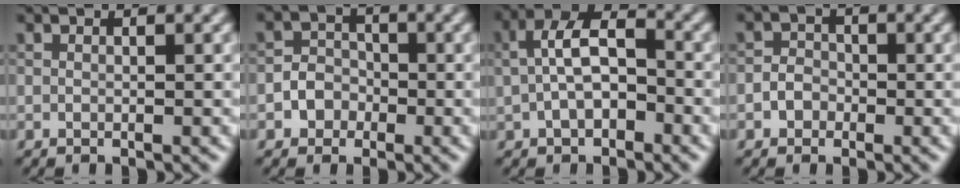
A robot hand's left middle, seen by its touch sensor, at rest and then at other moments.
{"total": 2.6, "force": [-1.0, 2.3, 0.7], "torque": [0.008, 0.007, -0.031]}
{"total": 5.6, "force": [0.0, 3.5, 4.3], "torque": [-0.087, 0.013, -0.006]}
{"total": 1.8, "force": [-0.7, 1.6, 0.5], "torque": [0.006, 0.005, -0.026]}